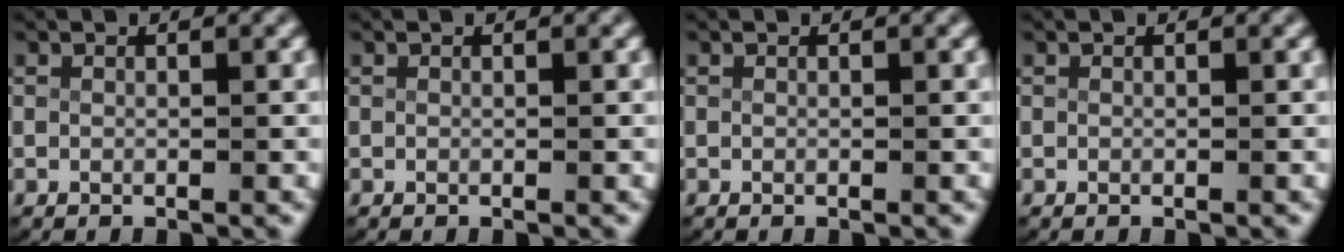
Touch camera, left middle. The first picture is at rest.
{"total": 0.0}
{"total": 0.0}
{"total": 0.0}